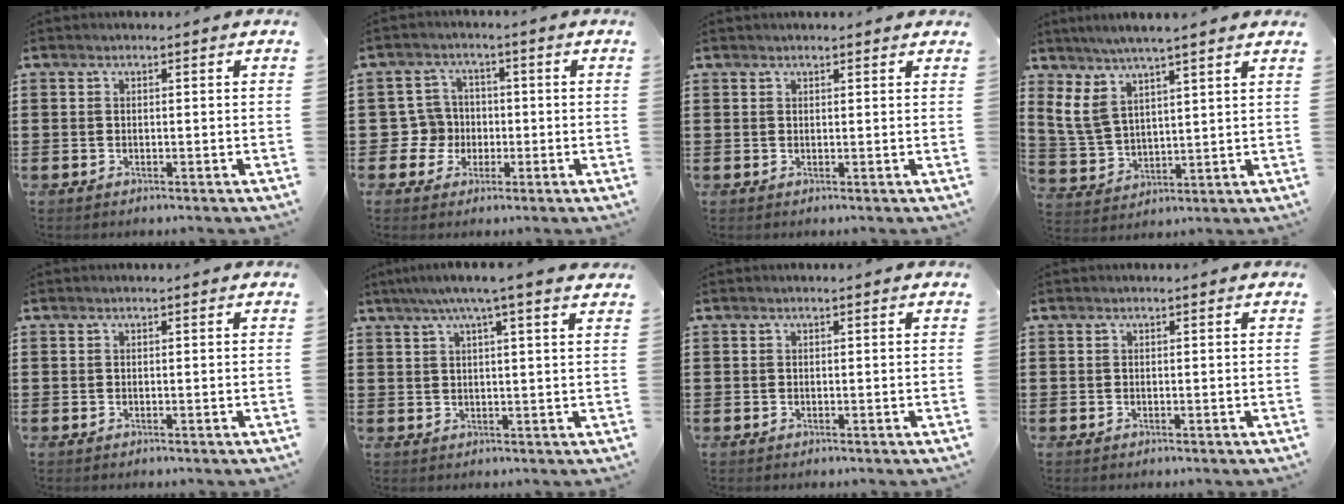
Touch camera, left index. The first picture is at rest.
{"total": 5.2, "force": [-0.8, 5.0, 1.2], "torque": [-0.049, 0.012, -0.015]}
{"total": 1.0, "force": [0.9, 0.2, 0.2], "torque": [-0.006, 0.002, 0.018]}
{"total": 6.7, "force": [4.4, 3.0, 4.1], "torque": [-0.102, -0.008, 0.078]}
{"total": 0.0}
{"total": 4.4, "force": [3.0, -0.4, 3.2], "torque": [-0.071, -0.002, 0.049]}
{"total": 0.0}
{"total": 0.0}